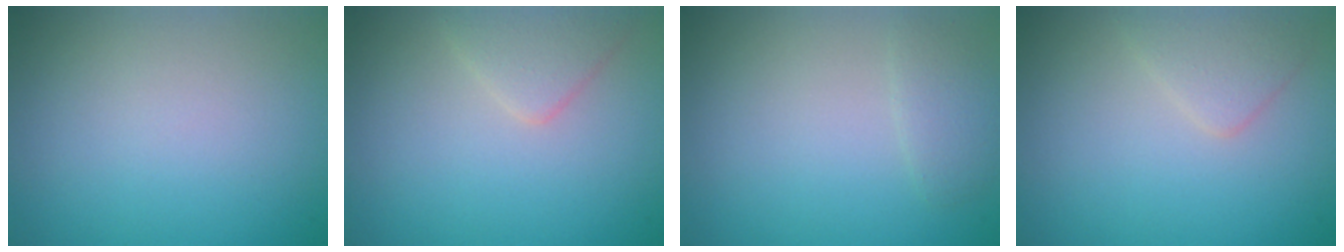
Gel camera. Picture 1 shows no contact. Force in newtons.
{"total": 2.2, "press": 2.2, "slide": 0.2}
{"total": 1.4, "press": 1.4, "slide": 0.1}
{"total": 1.9, "press": 1.9, "slide": 0.0}